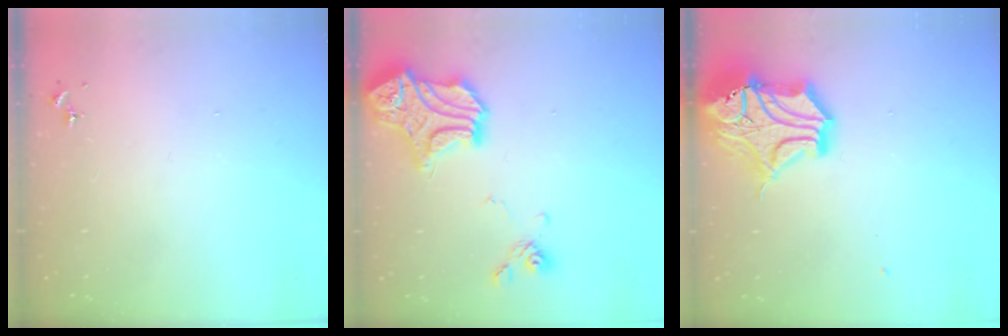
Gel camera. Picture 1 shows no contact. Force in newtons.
{"total": 17.9, "press": 17.9, "slide": 0.7}
{"total": 18.3, "press": 18.2, "slide": 2.4}